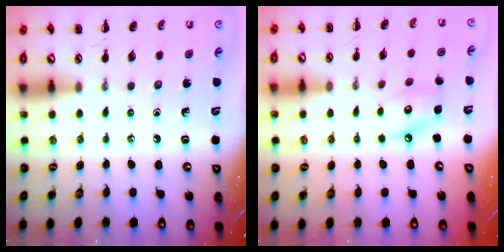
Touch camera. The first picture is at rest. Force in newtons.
{"total": 7.2, "press": 7.2, "slide": 0.4}